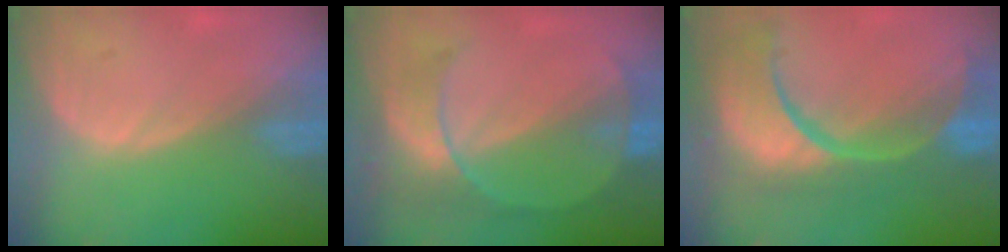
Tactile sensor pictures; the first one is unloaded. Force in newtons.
{"total": 7.3, "press": 6.9, "slide": 2.6}
{"total": 14.3, "press": 11.4, "slide": 8.7}